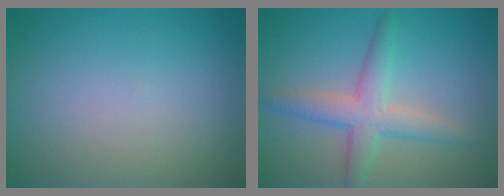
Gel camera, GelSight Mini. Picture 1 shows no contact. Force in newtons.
{"total": 4.0, "press": 4.0, "slide": 0.1}